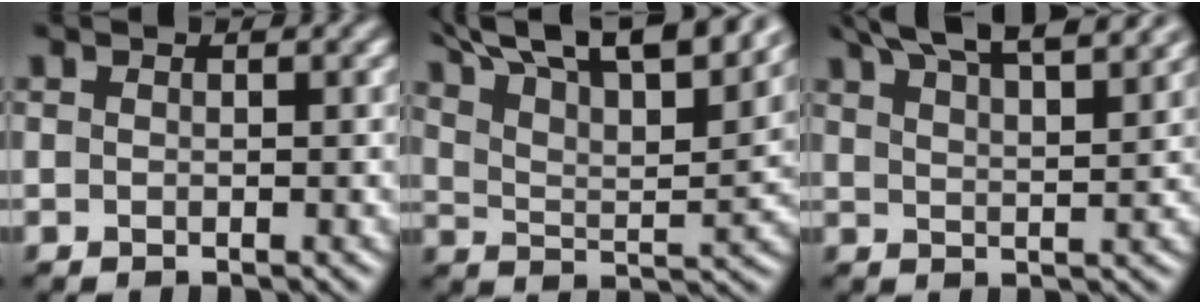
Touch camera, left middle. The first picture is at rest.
{"total": 15.8, "force": [11.7, 4.9, 9.5], "torque": [-0.161, 0.036, 0.154]}
{"total": 11.0, "force": [8.5, 3.1, 6.2], "torque": [-0.084, 0.029, 0.090]}